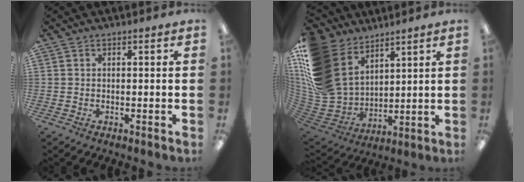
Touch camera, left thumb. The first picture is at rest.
{"total": 22.3, "force": [9.6, 16.1, 12.0], "torque": [-0.276, -0.057, 0.184]}